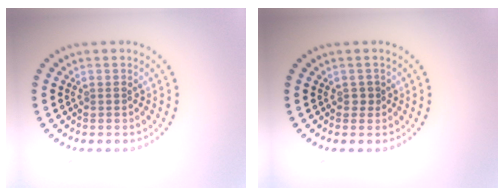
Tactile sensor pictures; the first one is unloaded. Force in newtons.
{"total": 0.6, "press": 0.6, "slide": 0.1}